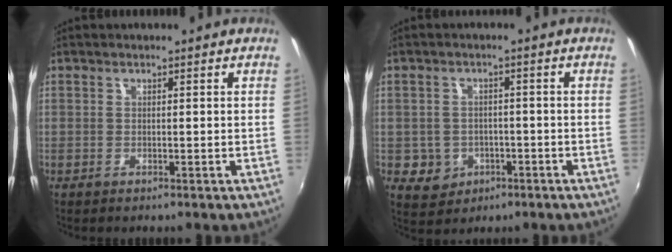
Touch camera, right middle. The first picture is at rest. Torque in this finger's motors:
{"motor_torque": [-0.22, -0.09, -0.06, -0.01]}